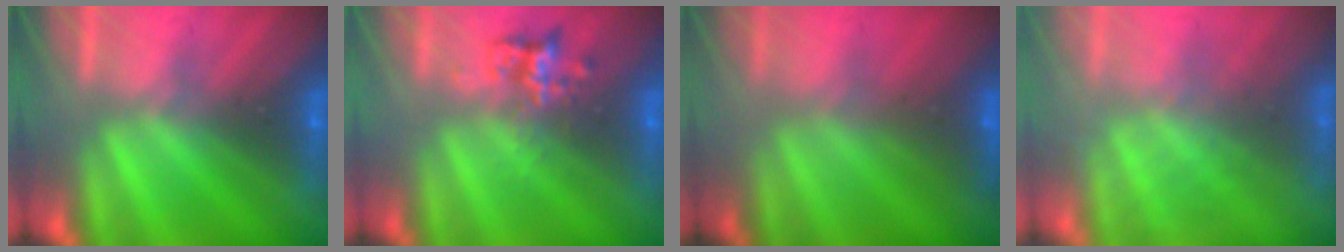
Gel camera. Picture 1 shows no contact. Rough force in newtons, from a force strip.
{"total": 2.3}
{"total": 2.9}
{"total": 3.0}